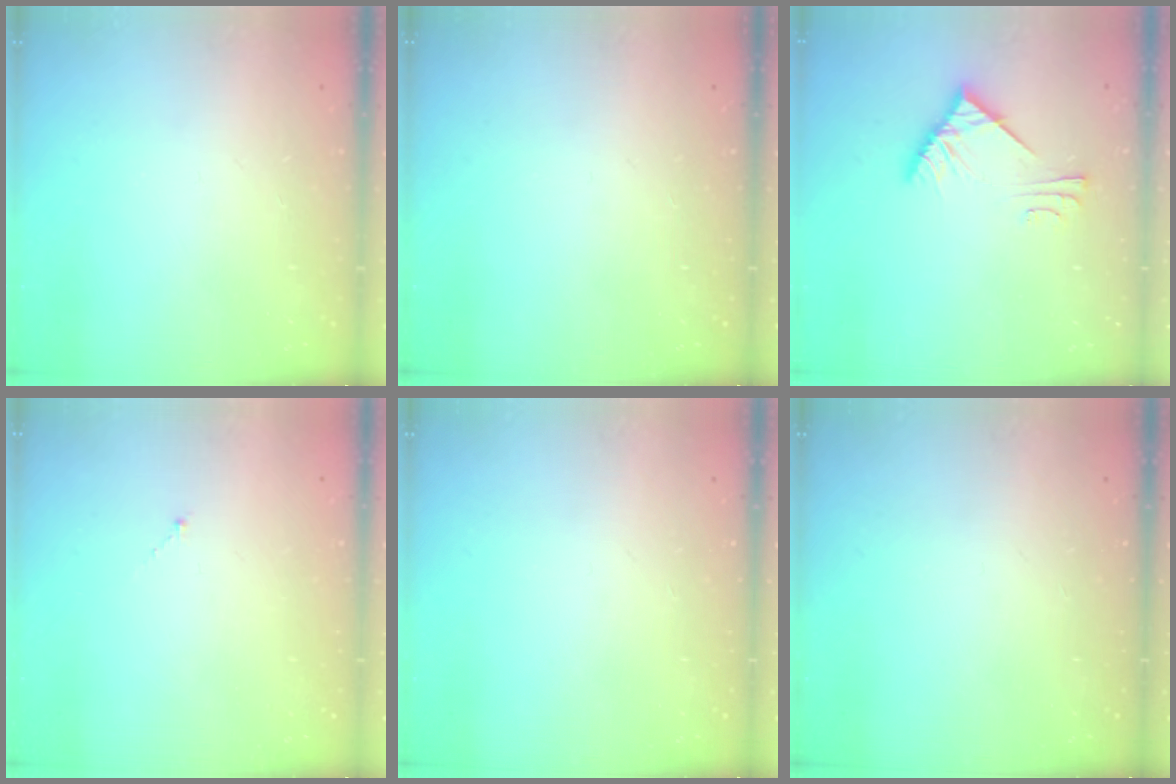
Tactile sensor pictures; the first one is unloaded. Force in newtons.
{"total": 0.0}
{"total": 7.0, "press": 7.0, "slide": 0.5}
{"total": 0.0}
{"total": 0.0}
{"total": 0.0}